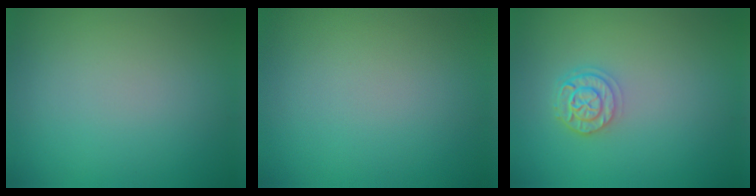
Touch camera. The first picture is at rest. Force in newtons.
{"total": 0.0}
{"total": 2.5, "press": 2.0, "slide": 1.4}